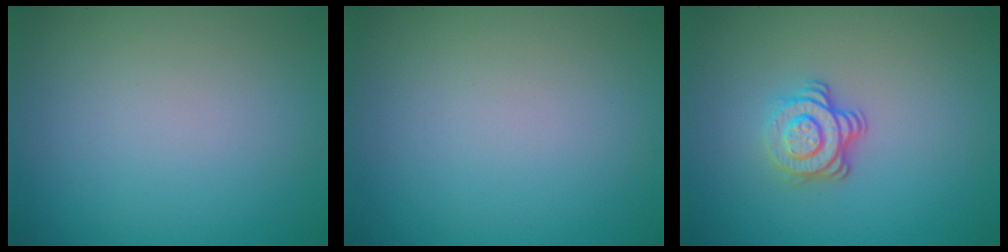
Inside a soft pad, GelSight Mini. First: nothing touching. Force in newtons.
{"total": 0.0}
{"total": 3.6, "press": 2.6, "slide": 2.5}